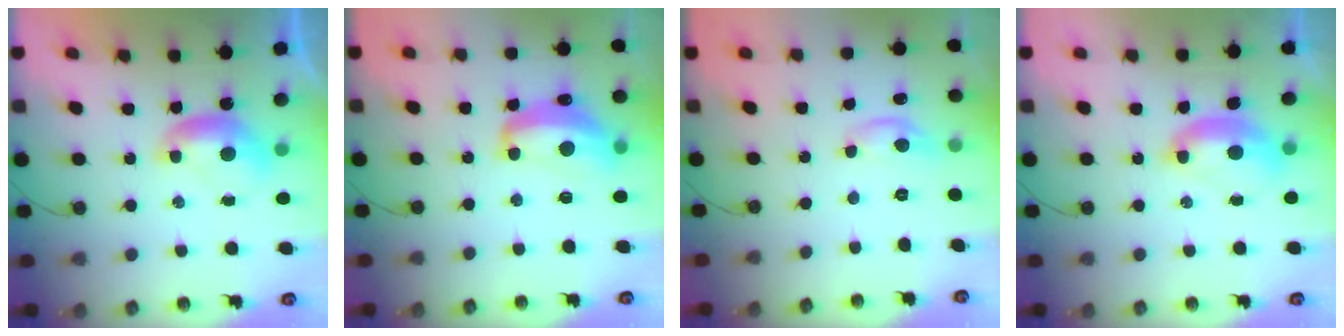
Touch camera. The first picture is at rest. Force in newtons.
{"total": 8.8, "press": 8.8, "slide": 0.8}
{"total": 2.6, "press": 2.6, "slide": 0.2}
{"total": 2.7, "press": 2.6, "slide": 0.6}